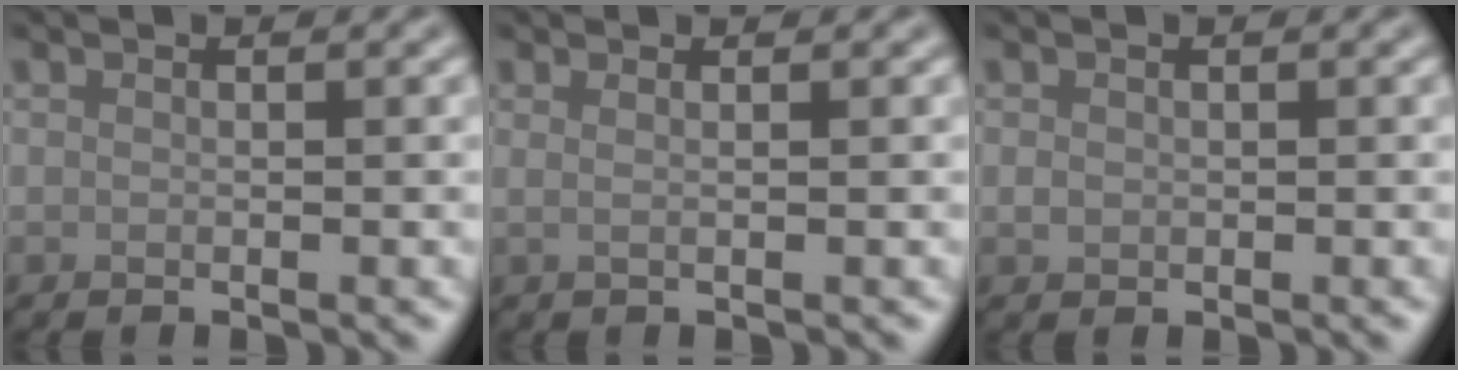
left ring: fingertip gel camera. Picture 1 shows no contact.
{"total": 1.7, "force": [0.4, 0.7, 1.4], "torque": [-0.019, -0.001, -0.010]}
{"total": 0.8, "force": [0.0, 0.7, 0.4], "torque": [-0.007, -0.002, -0.001]}